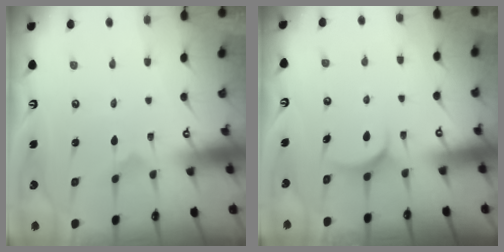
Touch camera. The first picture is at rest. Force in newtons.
{"total": 4.9, "press": 4.9, "slide": 0.1}